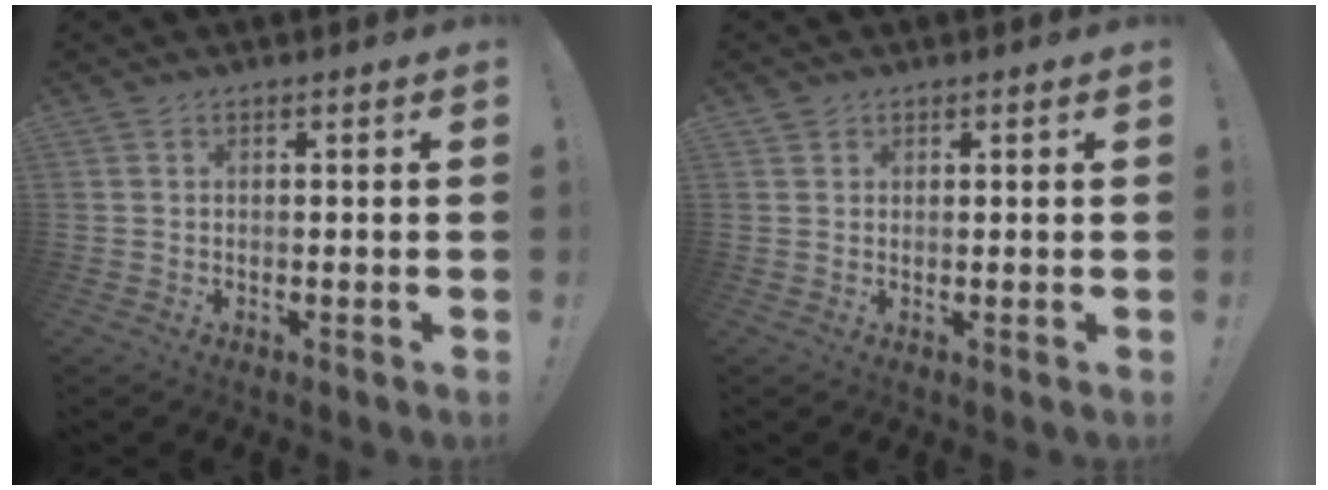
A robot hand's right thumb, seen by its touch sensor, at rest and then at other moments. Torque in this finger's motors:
{"motor_torque": [-0.02, -0.17, -0.21, 0.17, 0.00]}